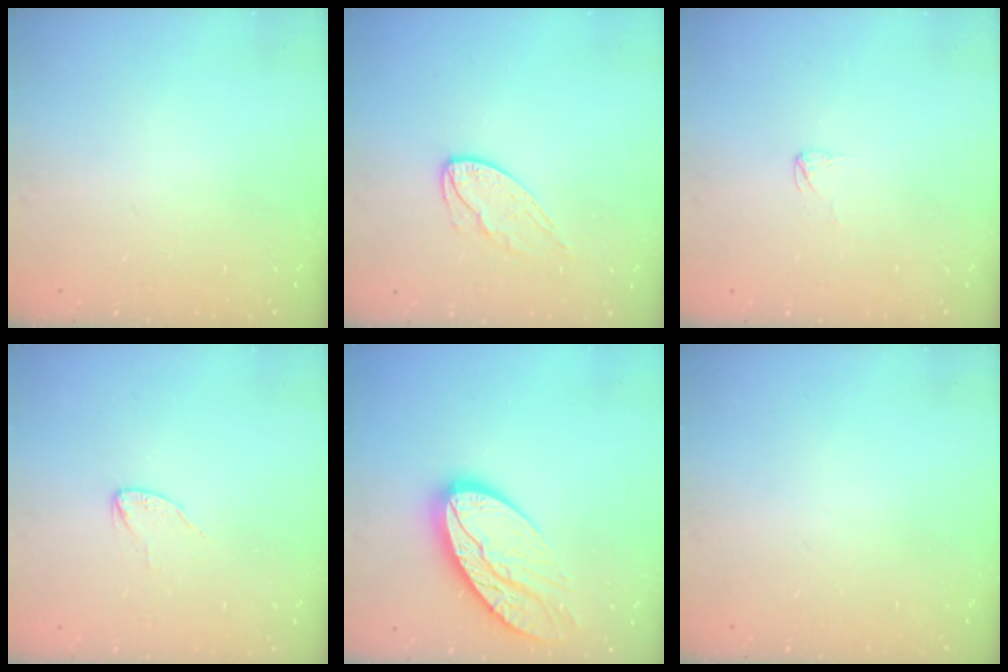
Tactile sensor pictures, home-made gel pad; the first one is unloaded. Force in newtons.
{"total": 7.3, "press": 7.3, "slide": 0.3}
{"total": 2.3, "press": 2.3, "slide": 0.2}
{"total": 2.3, "press": 2.3, "slide": 0.2}
{"total": 15.3, "press": 15.2, "slide": 0.9}
{"total": 0.0}